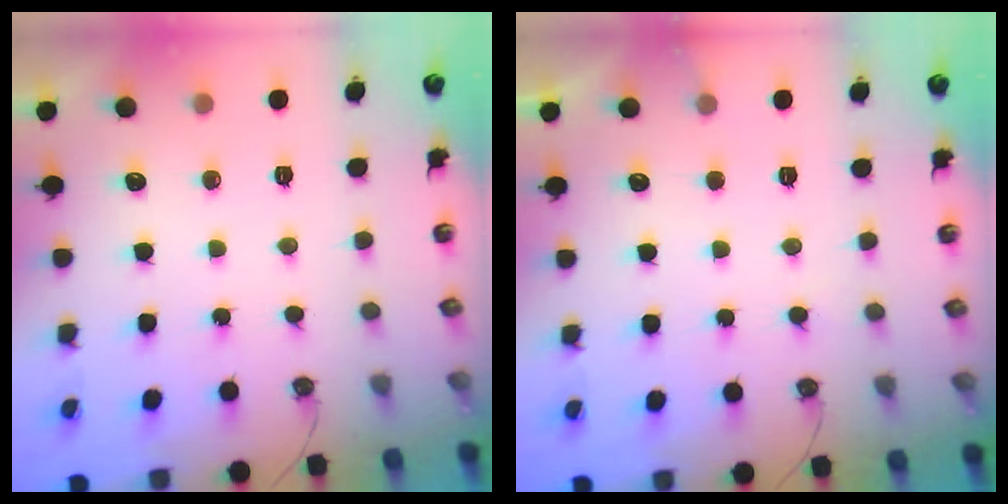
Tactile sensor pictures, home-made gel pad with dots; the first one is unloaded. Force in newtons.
{"total": 5.6, "press": 5.6, "slide": 0.3}